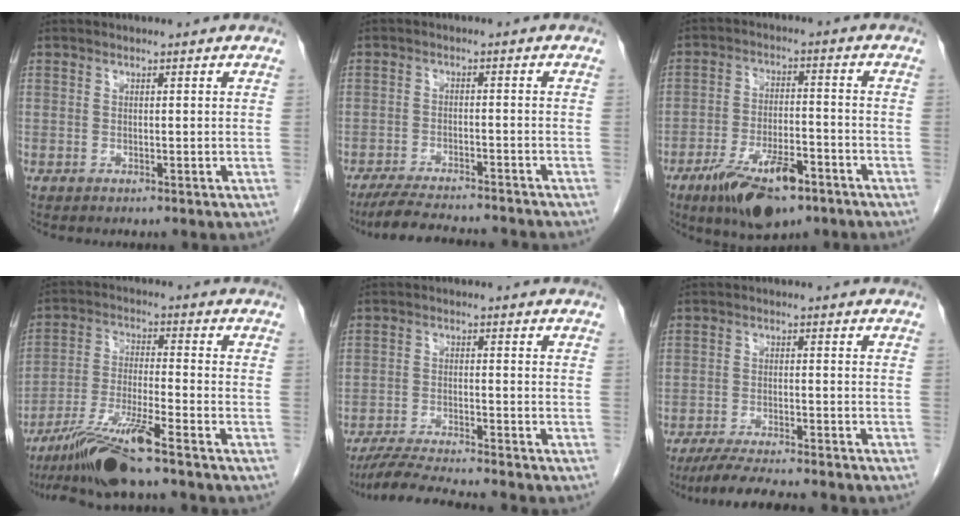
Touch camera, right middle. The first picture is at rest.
{"total": 12.1, "force": [-11.1, 1.1, 4.6], "torque": [-0.071, -0.010, -0.160]}
{"total": 11.8, "force": [-7.3, 3.8, 8.4], "torque": [-0.147, -0.009, -0.120]}
{"total": 10.5, "force": [-8.0, -0.3, 6.9], "torque": [-0.135, -0.027, -0.146]}
{"total": 8.8, "force": [-8.1, -0.7, 3.4], "torque": [-0.056, -0.018, -0.138]}
{"total": 10.7, "force": [-9.4, 0.6, 5.1], "torque": [-0.073, -0.021, -0.142]}